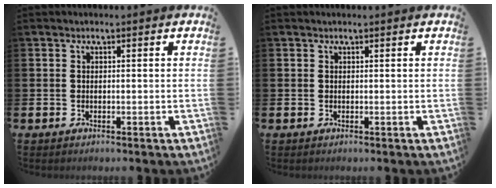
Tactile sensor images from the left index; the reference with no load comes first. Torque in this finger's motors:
{"motor_torque": [0.09, -0.01, -0.22, 0.00]}